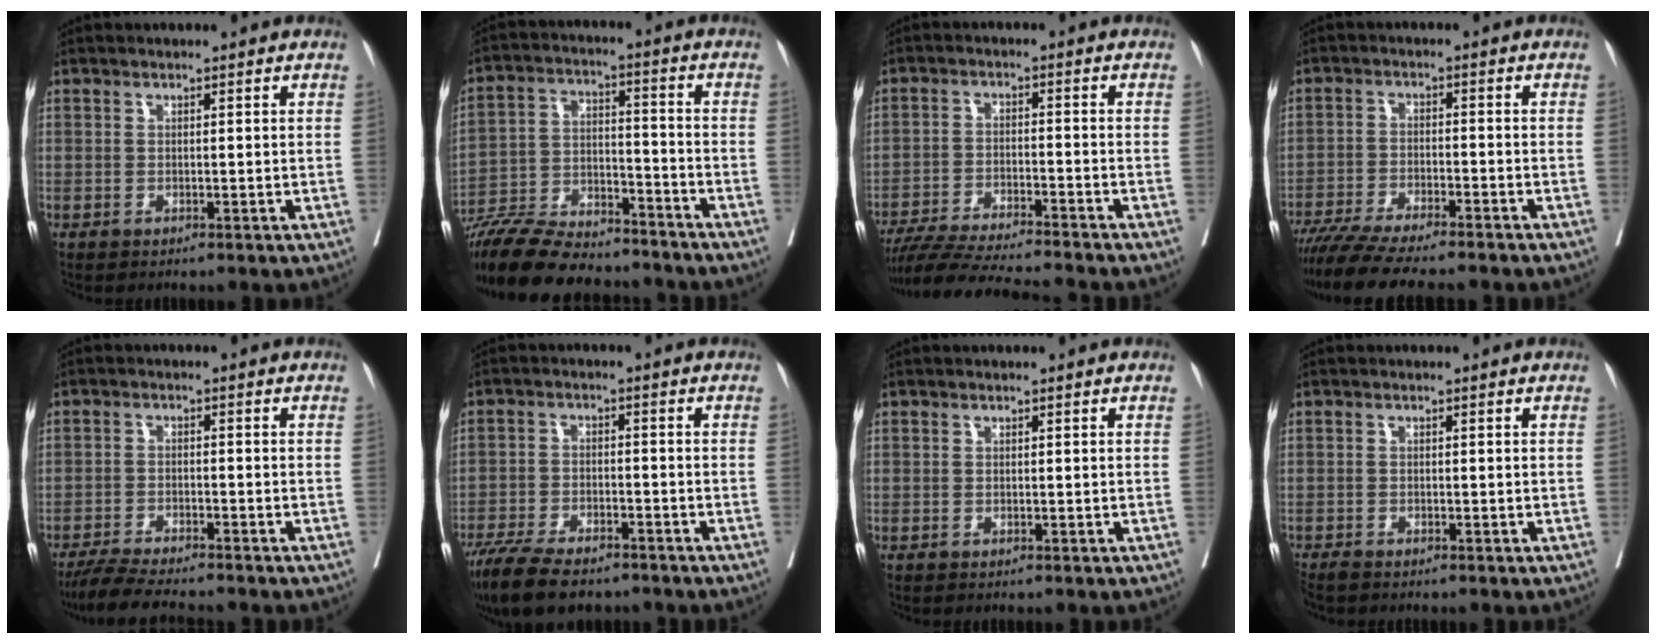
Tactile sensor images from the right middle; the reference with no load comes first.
{"total": 20.3, "force": [-18.2, 3.9, 8.2], "torque": [-0.175, -0.022, -0.301]}
{"total": 13.9, "force": [-12.7, -0.7, 5.6], "torque": [-0.078, -0.017, -0.208]}
{"total": 12.8, "force": [-11.0, 0.9, 6.4], "torque": [-0.090, -0.024, -0.171]}
{"total": 7.7, "force": [-6.9, 0.2, 3.4], "torque": [-0.052, -0.021, -0.117]}
{"total": 11.7, "force": [-9.3, 3.5, 6.2], "torque": [-0.104, -0.019, -0.153]}
{"total": 0.0}
{"total": 1.8, "force": [-1.7, 0.3, 0.6], "torque": [-0.012, -0.005, -0.029]}